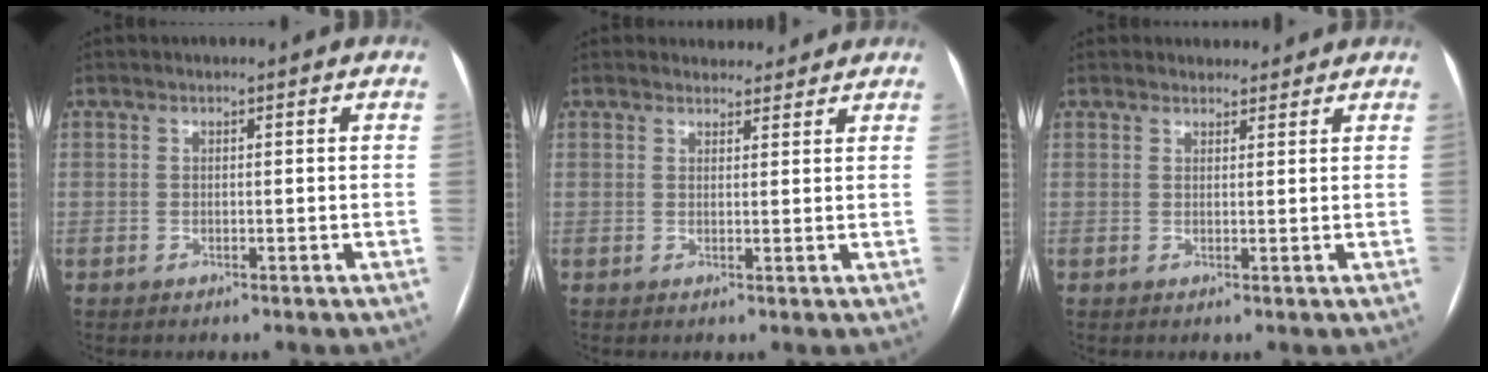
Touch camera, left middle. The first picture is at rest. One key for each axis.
{"total": 3.6, "fx": 3.3, "fy": 1.3, "fz": 0.0, "tx": 0.004, "ty": 0.009, "tz": 0.039}
{"total": 2.8, "fx": 2.6, "fy": 1.2, "fz": -0.1, "tx": 0.003, "ty": 0.012, "tz": 0.032}